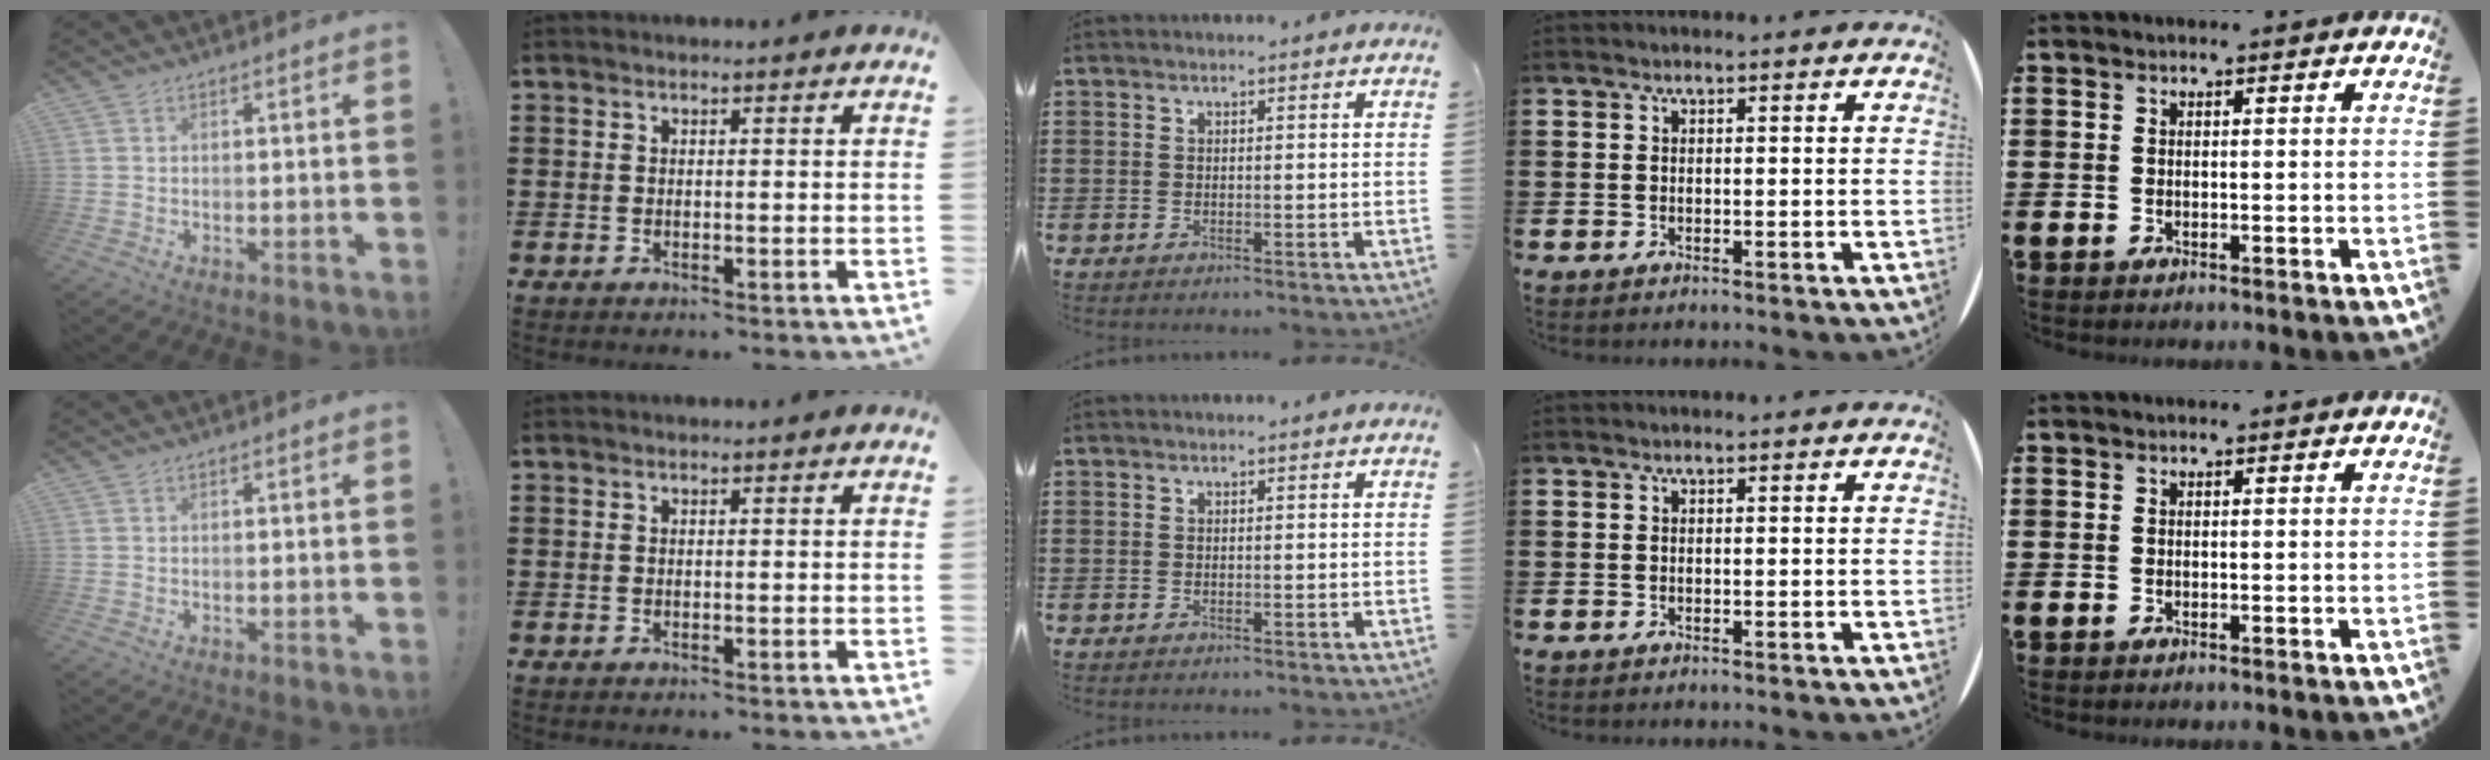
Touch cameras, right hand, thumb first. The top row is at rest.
{}